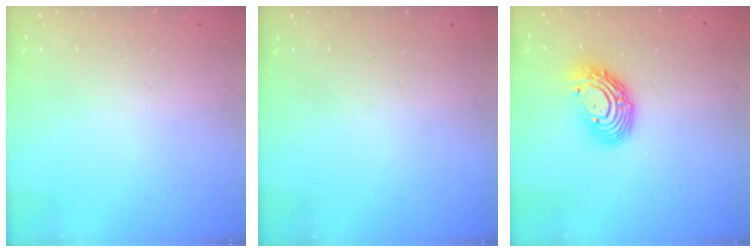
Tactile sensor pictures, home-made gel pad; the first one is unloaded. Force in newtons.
{"total": 0.0}
{"total": 11.9, "press": 11.8, "slide": 1.3}